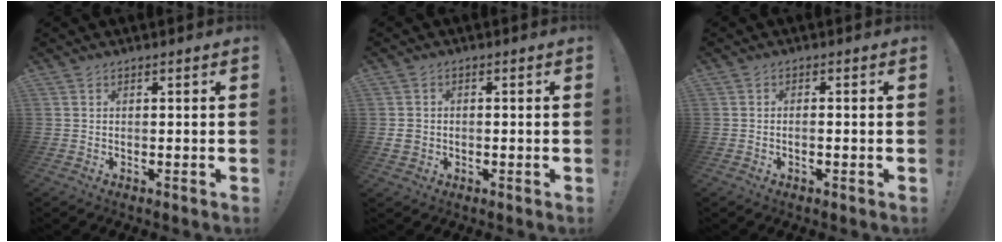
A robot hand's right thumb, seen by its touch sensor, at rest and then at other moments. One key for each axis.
{"total": 3.2, "fx": -0.6, "fy": 2.8, "fz": 1.4, "tx": -0.023, "ty": 0.010, "tz": -0.007}
{"total": 1.4, "fx": -0.9, "fy": 0.3, "fz": 1.1, "tx": -0.027, "ty": 0.007, "tz": -0.014}